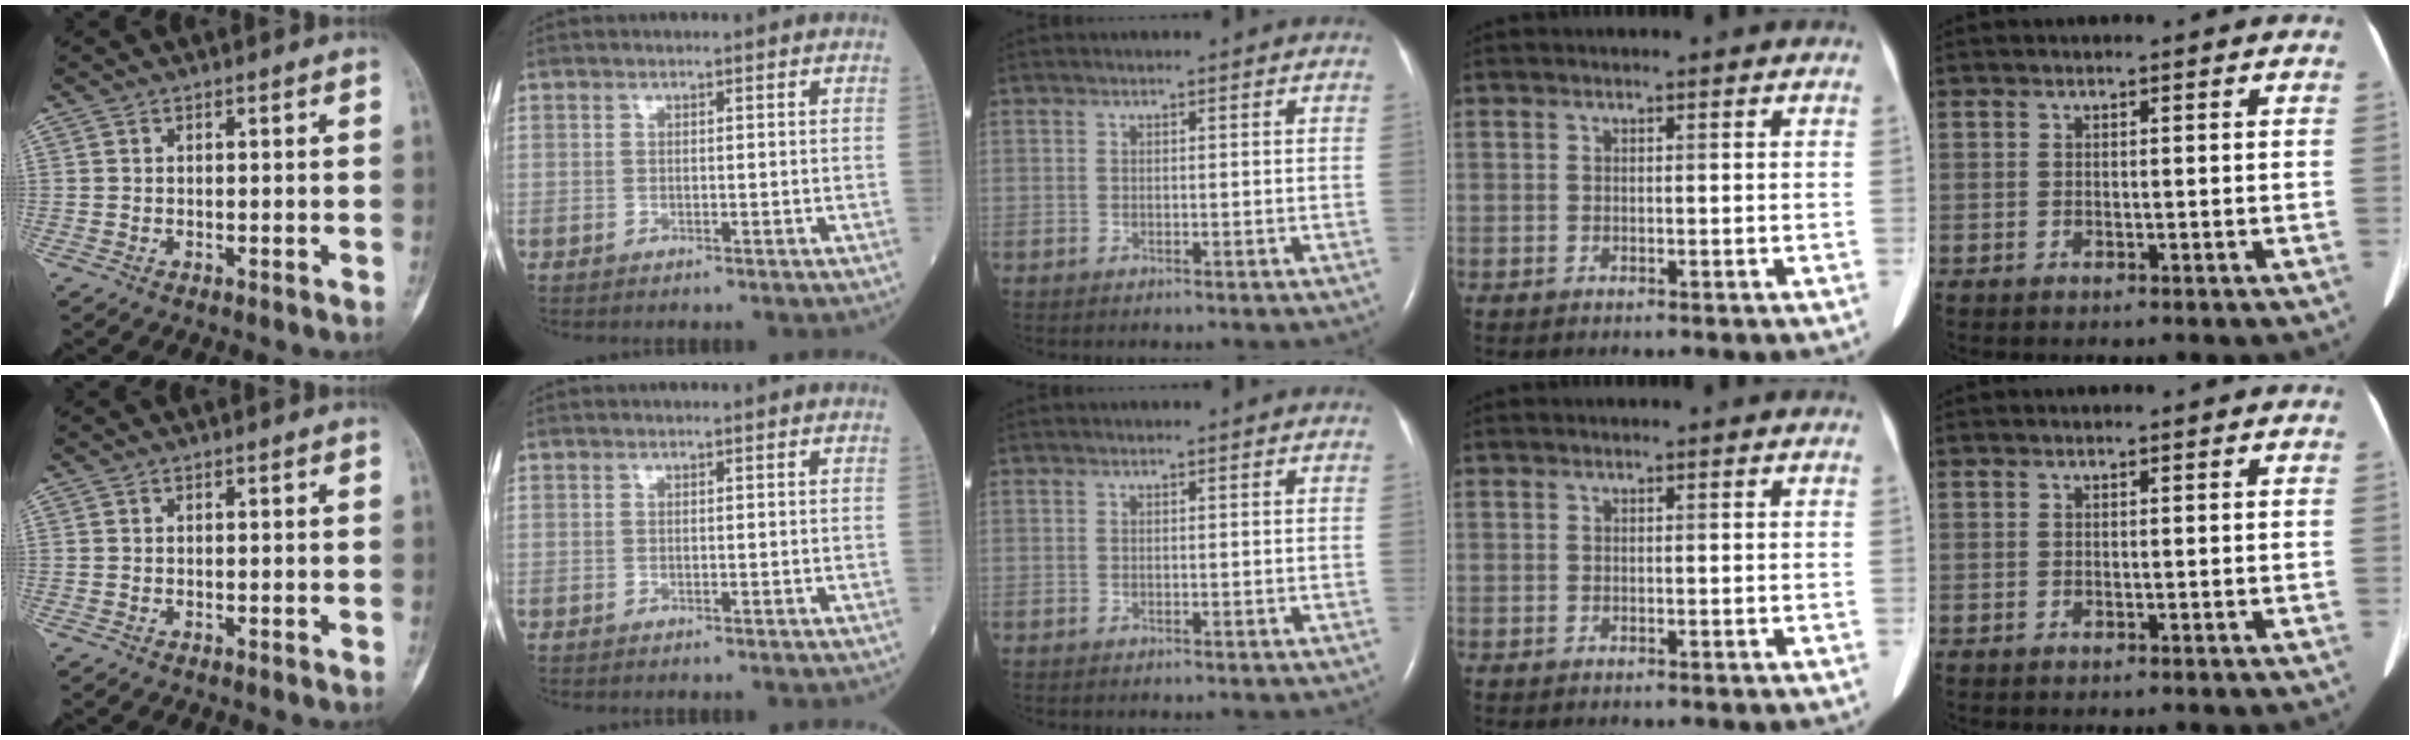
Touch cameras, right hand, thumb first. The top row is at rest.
{}